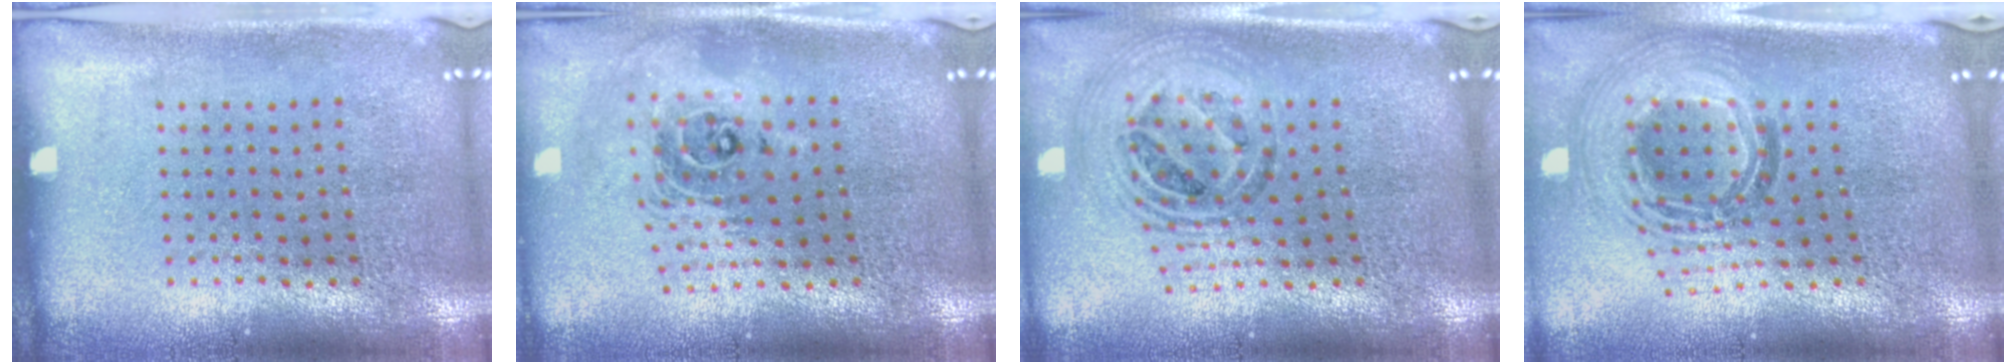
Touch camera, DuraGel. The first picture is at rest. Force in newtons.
{"total": 2.1, "press": 1.6, "slide": 1.4}
{"total": 1.5, "press": 1.3, "slide": 0.6}
{"total": 1.9, "press": 1.6, "slide": 1.0}